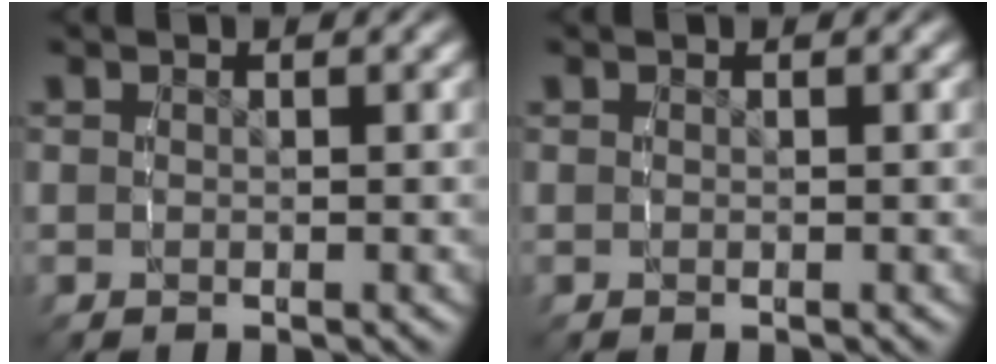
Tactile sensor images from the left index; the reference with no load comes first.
{"total": 0.0}